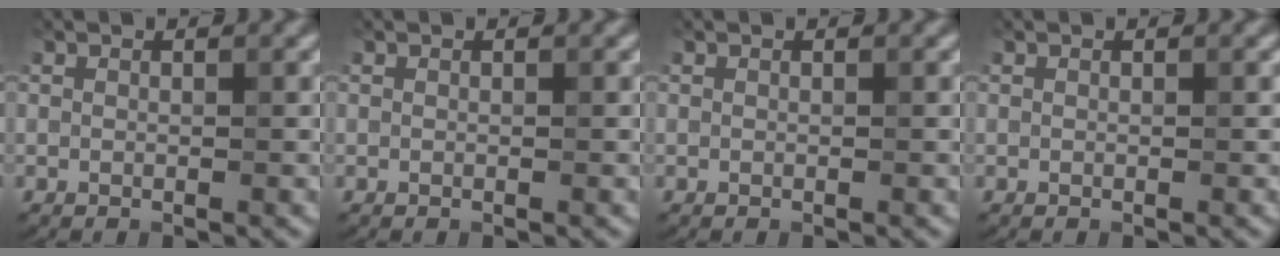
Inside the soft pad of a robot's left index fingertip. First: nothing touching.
{"total": 0.0}
{"total": 0.0}
{"total": 0.0}